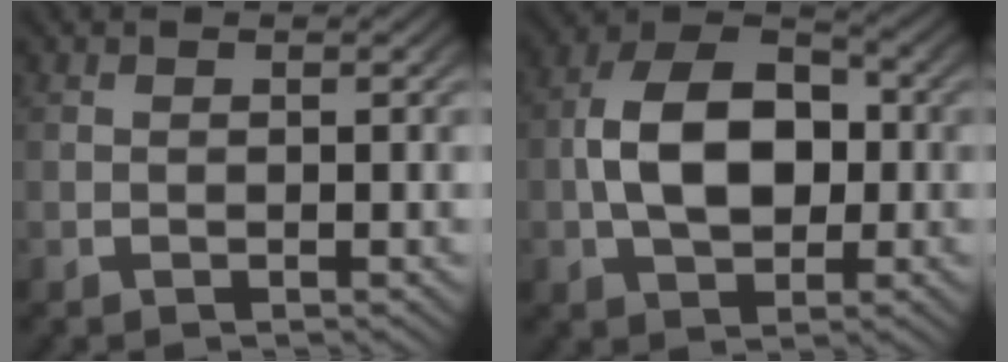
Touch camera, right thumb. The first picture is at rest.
{"total": 9.9, "force": [-0.1, 6.6, 7.3], "torque": [-0.140, -0.021, 0.010]}